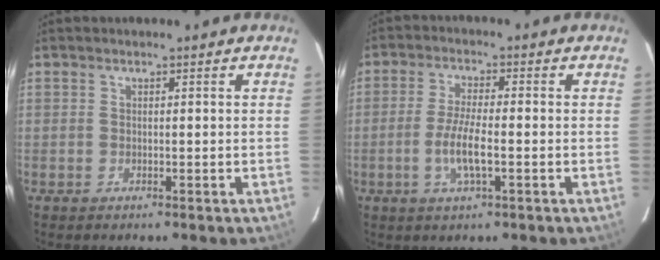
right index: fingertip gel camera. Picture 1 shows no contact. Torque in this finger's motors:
{"motor_torque": [0.95, -0.50, 0.63, 0.13]}